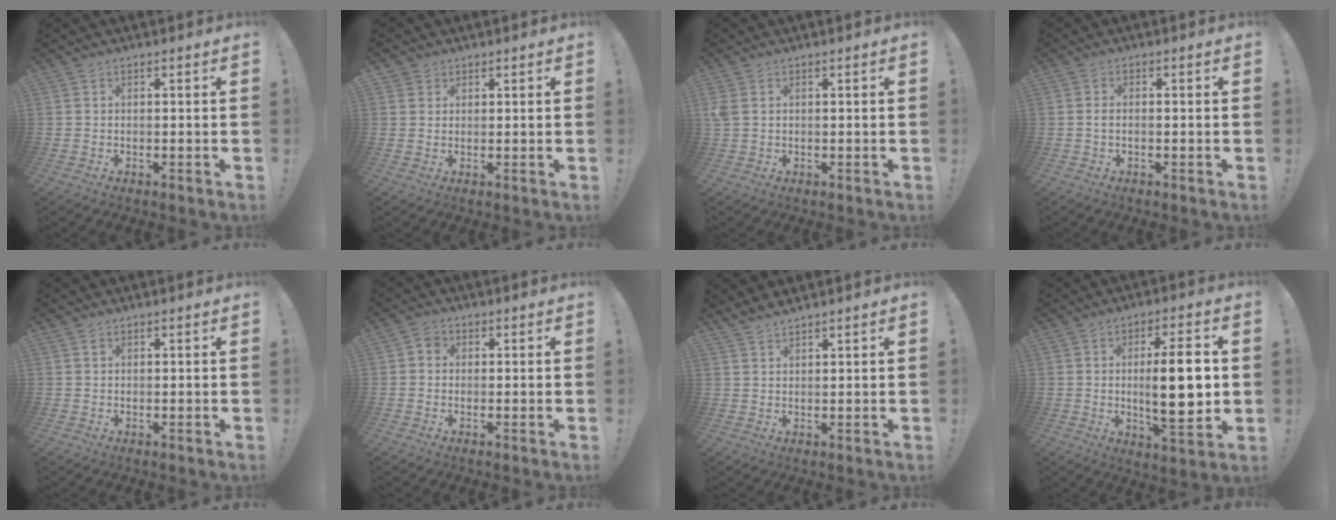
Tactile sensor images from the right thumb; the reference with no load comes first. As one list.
[{"total": 2.3, "force": [1.5, 1.7, 0.0], "torque": [0.003, -0.006, 0.028]}, {"total": 2.6, "force": [0.7, 1.8, 1.8], "torque": [-0.045, 0.005, 0.014]}, {"total": 1.5, "force": [-0.5, 0.6, 1.2], "torque": [-0.029, 0.009, -0.008]}, {"total": 0.6, "force": [0.3, 0.4, 0.4], "torque": [0.001, 0.000, 0.005]}, {"total": 2.9, "force": [-0.2, 2.6, 1.4], "torque": [-0.016, 0.007, -0.004]}, {"total": 2.6, "force": [2.5, 0.1, 0.6], "torque": [-0.008, -0.016, 0.045]}, {"total": 15.7, "force": [0.4, 4.3, 15.1], "torque": [-0.249, -0.015, -0.006]}]